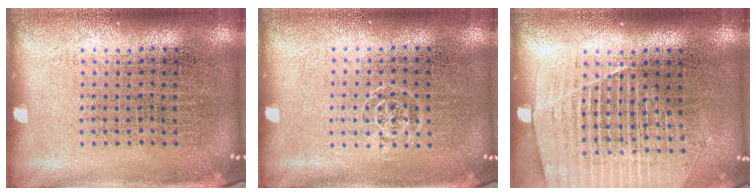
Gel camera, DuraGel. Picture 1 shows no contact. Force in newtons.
{"total": 0.6, "press": 0.5, "slide": 0.3}
{"total": 1.6, "press": 1.5, "slide": 0.4}